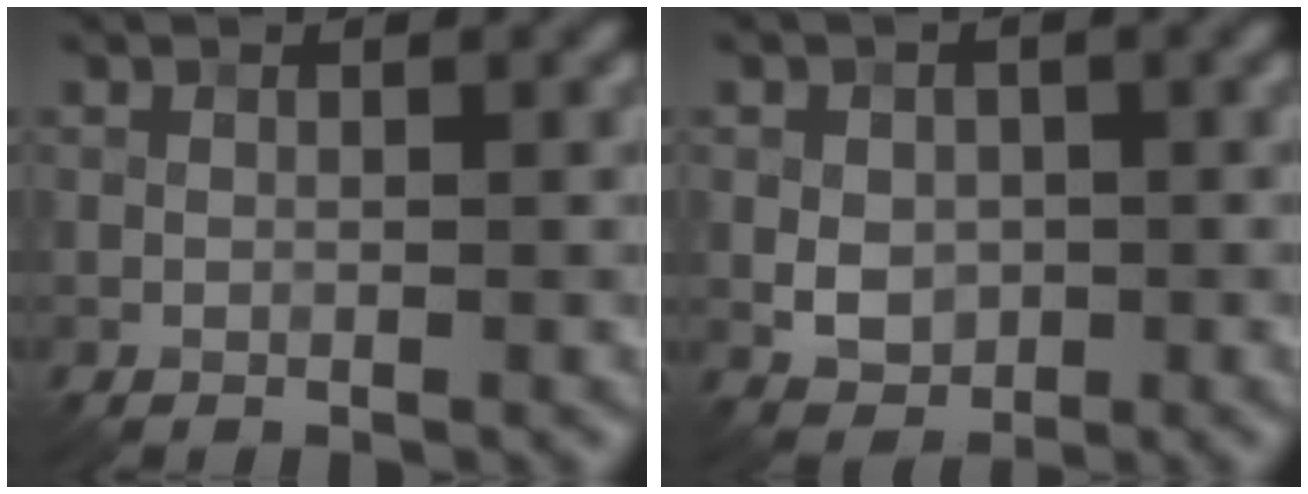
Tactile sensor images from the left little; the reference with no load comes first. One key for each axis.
{"total": 2.9, "fx": -0.2, "fy": 2.3, "fz": 1.7, "tx": -0.026, "ty": -0.002, "tz": -0.007}